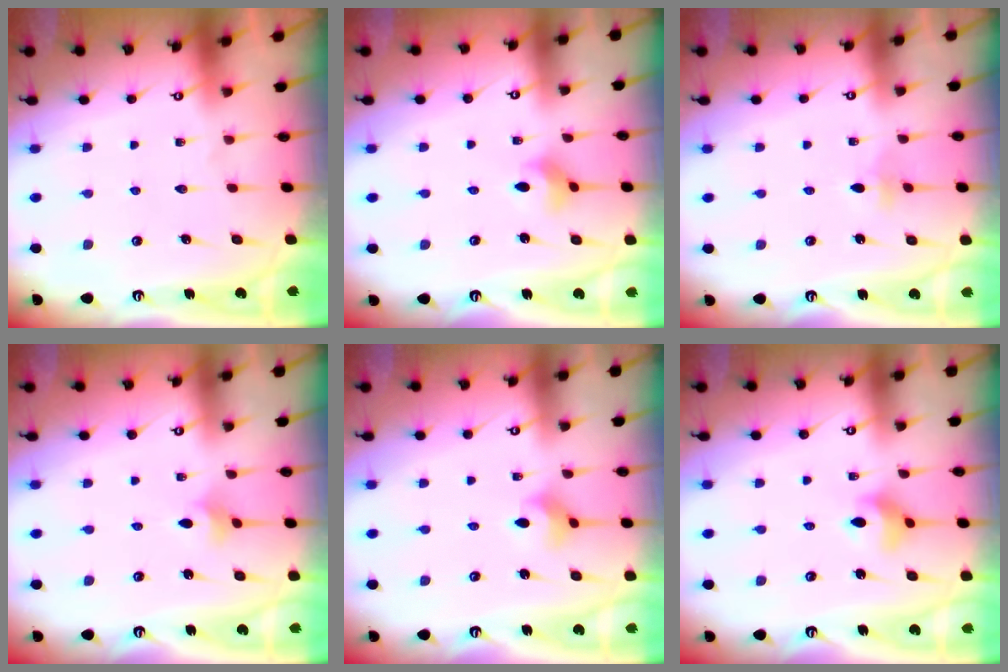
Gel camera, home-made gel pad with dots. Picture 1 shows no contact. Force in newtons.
{"total": 3.4, "press": 3.4, "slide": 0.5}
{"total": 2.8, "press": 2.7, "slide": 0.9}
{"total": 2.5, "press": 2.4, "slide": 0.6}
{"total": 3.9, "press": 3.9, "slide": 0.7}
{"total": 6.4, "press": 6.1, "slide": 1.8}